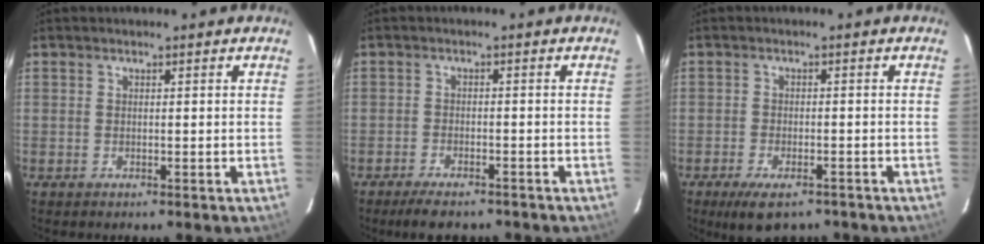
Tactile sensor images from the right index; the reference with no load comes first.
{"total": 6.7, "force": [-5.6, 2.1, 3.1], "torque": [-0.067, -0.009, -0.089]}
{"total": 7.7, "force": [-5.6, 3.0, 4.3], "torque": [-0.091, -0.019, -0.089]}